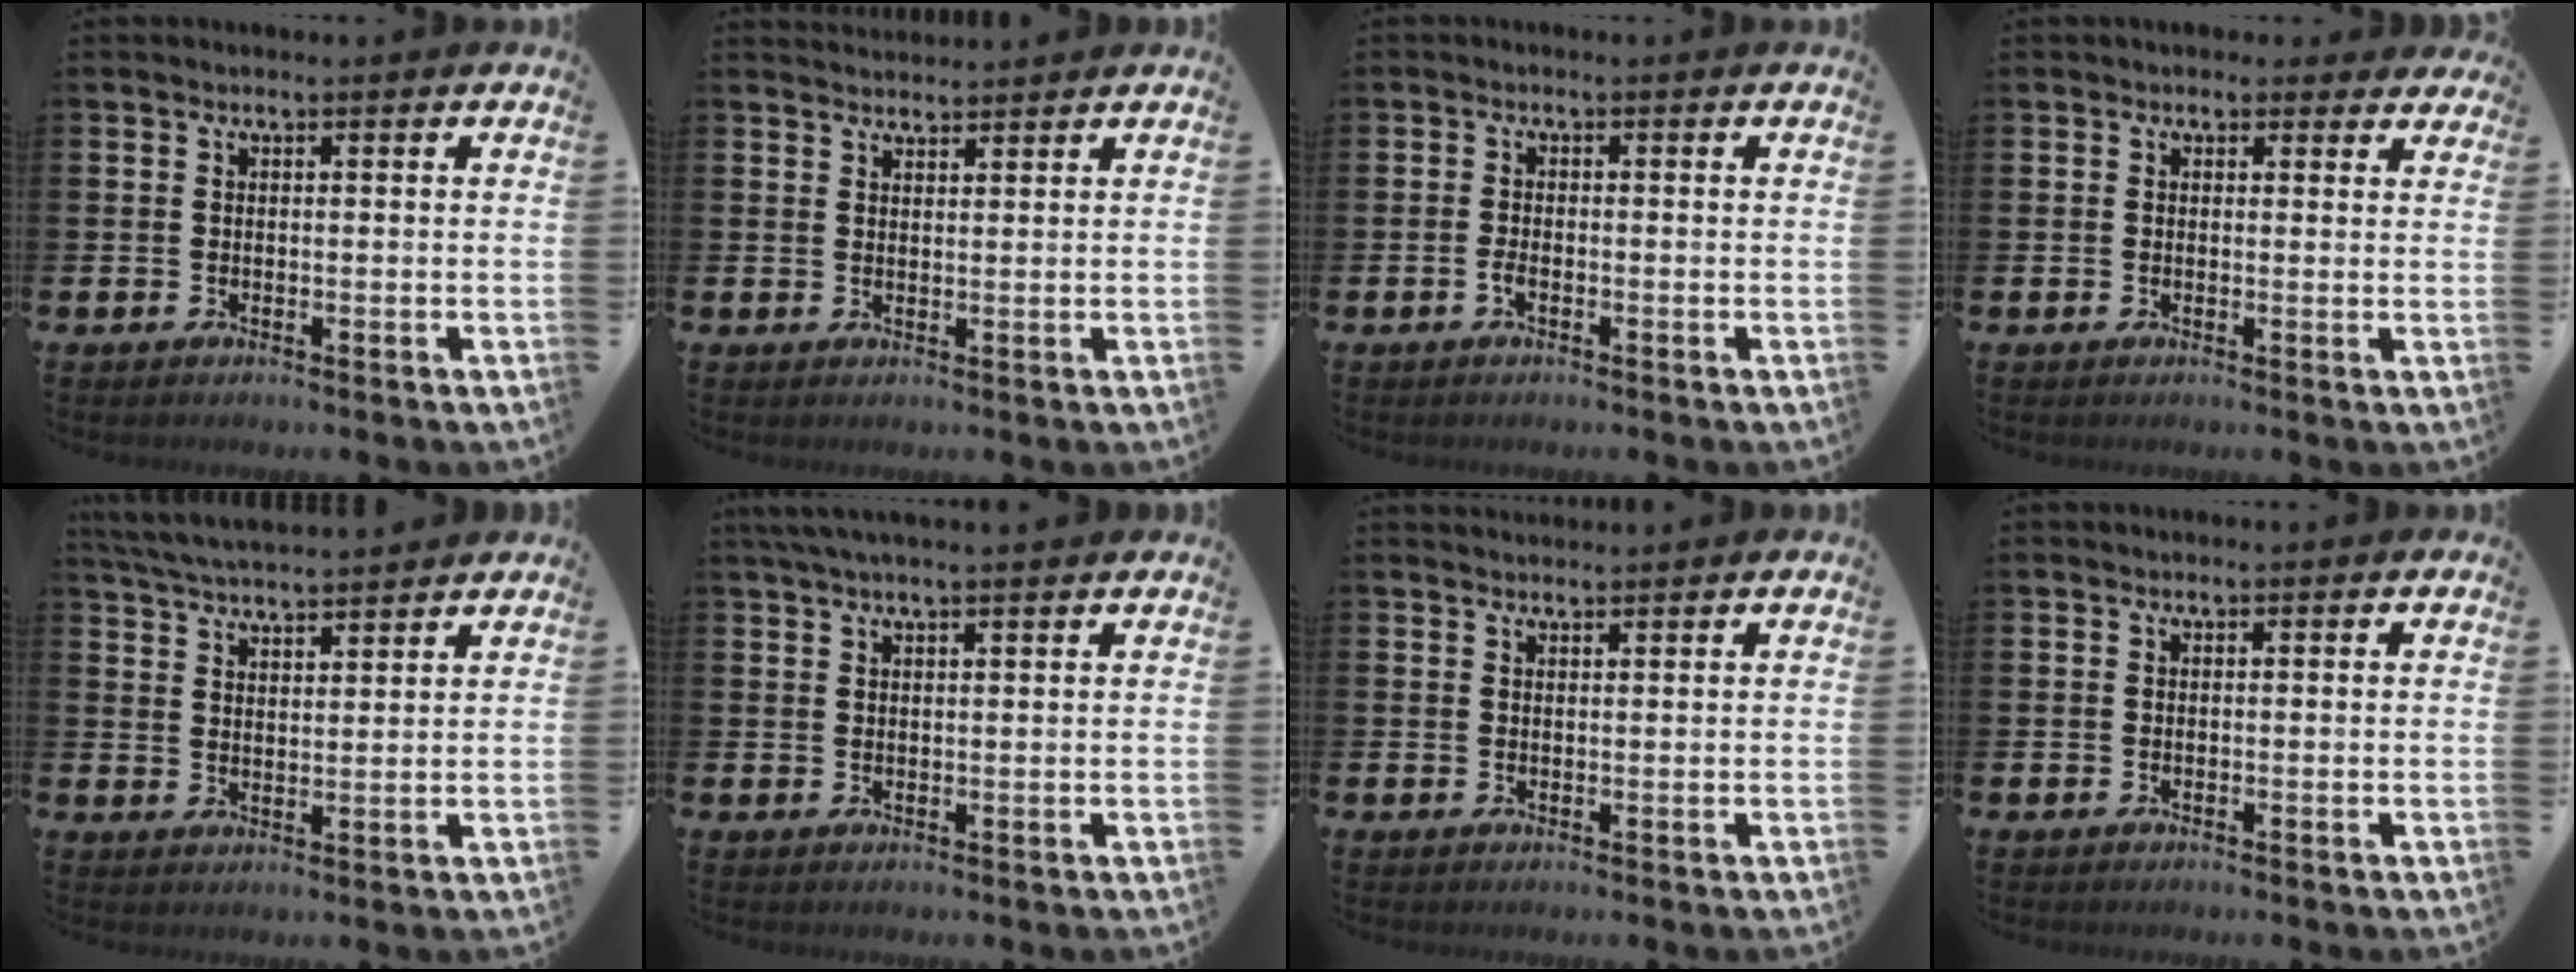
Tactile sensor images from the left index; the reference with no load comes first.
{"total": 2.2, "force": [2.2, 0.4, 0.1], "torque": [0.006, -0.013, 0.037]}
{"total": 1.2, "force": [-0.6, 0.5, 0.9], "torque": [-0.021, 0.002, -0.013]}
{"total": 1.8, "force": [1.5, 1.0, 0.0], "torque": [0.007, -0.001, 0.023]}
{"total": 4.9, "force": [4.9, 0.2, 0.6], "torque": [-0.031, -0.028, 0.088]}
{"total": 3.1, "force": [2.7, 0.1, 1.4], "torque": [-0.030, -0.002, 0.048]}
{"total": 1.3, "force": [1.3, 0.1, 0.1], "torque": [0.010, -0.006, 0.021]}
{"total": 0.0}